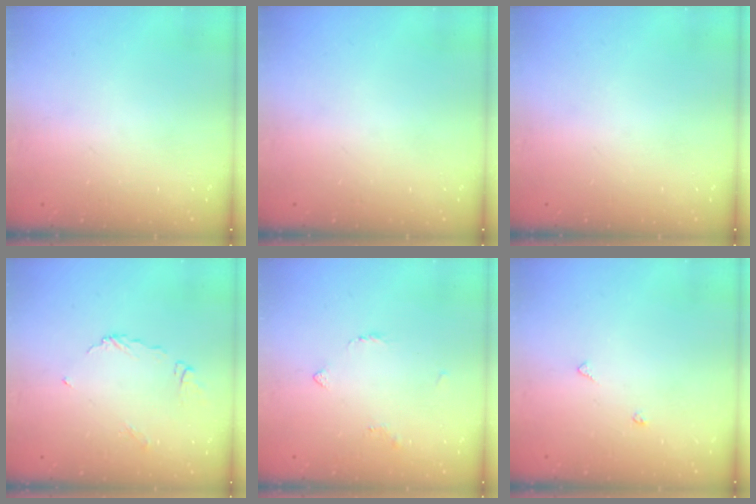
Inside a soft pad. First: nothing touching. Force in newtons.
{"total": 0.0}
{"total": 0.0}
{"total": 7.2, "press": 7.2, "slide": 0.6}
{"total": 2.8, "press": 2.7, "slide": 0.7}
{"total": 3.5, "press": 3.5, "slide": 0.3}